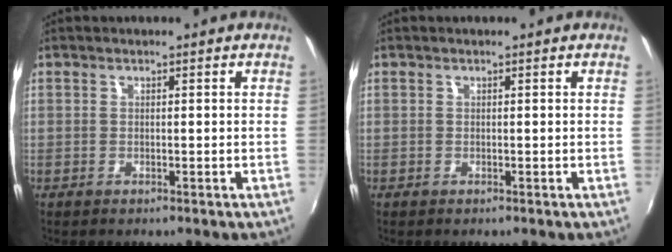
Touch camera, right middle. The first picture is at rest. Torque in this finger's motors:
{"motor_torque": [0.00, 0.00, 0.00, 0.00]}